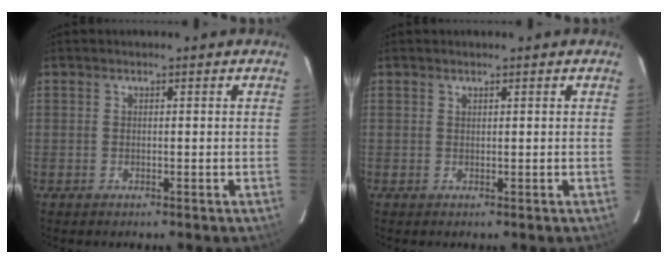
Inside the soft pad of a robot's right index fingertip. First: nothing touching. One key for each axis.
{"total": 0.0}